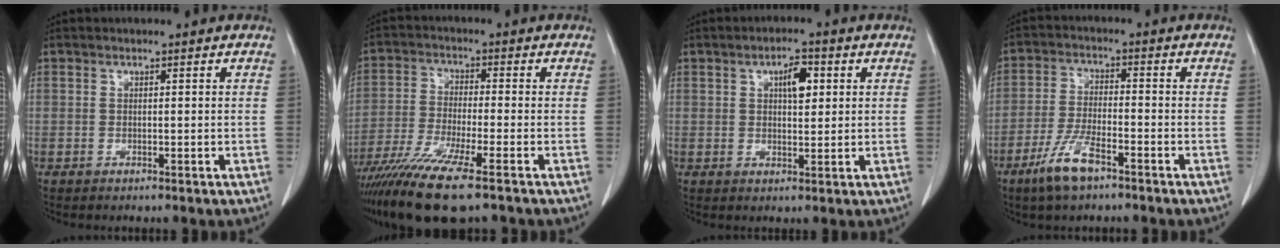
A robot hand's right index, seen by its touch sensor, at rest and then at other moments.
{"total": 12.6, "force": [-9.0, 0.4, 8.9], "torque": [-0.170, -0.034, -0.156]}
{"total": 4.4, "force": [1.5, 1.6, 3.8], "torque": [-0.061, 0.006, 0.023]}
{"total": 7.1, "force": [-4.6, 1.6, 5.2], "torque": [-0.113, -0.007, -0.084]}